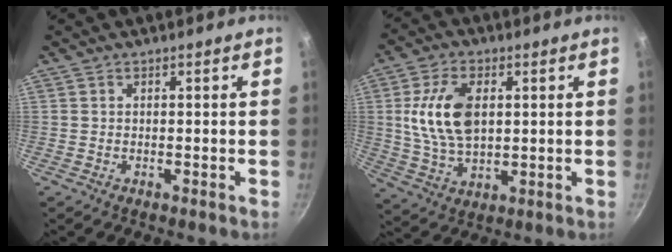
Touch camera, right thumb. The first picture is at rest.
{"total": 12.8, "force": [2.2, 7.6, 10.1], "torque": [-0.178, -0.005, 0.043]}